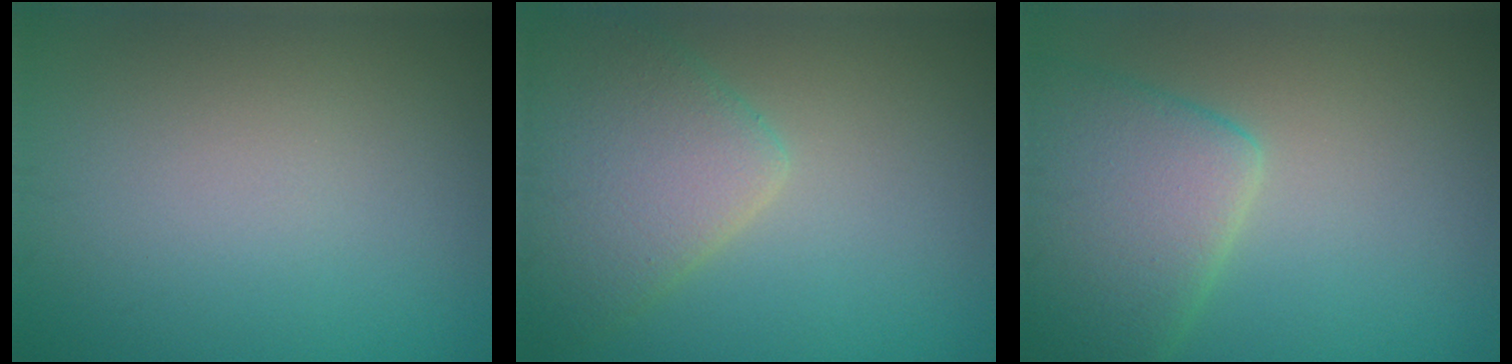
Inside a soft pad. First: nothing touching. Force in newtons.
{"total": 5.5, "press": 5.5, "slide": 0.3}
{"total": 6.4, "press": 6.4, "slide": 0.3}